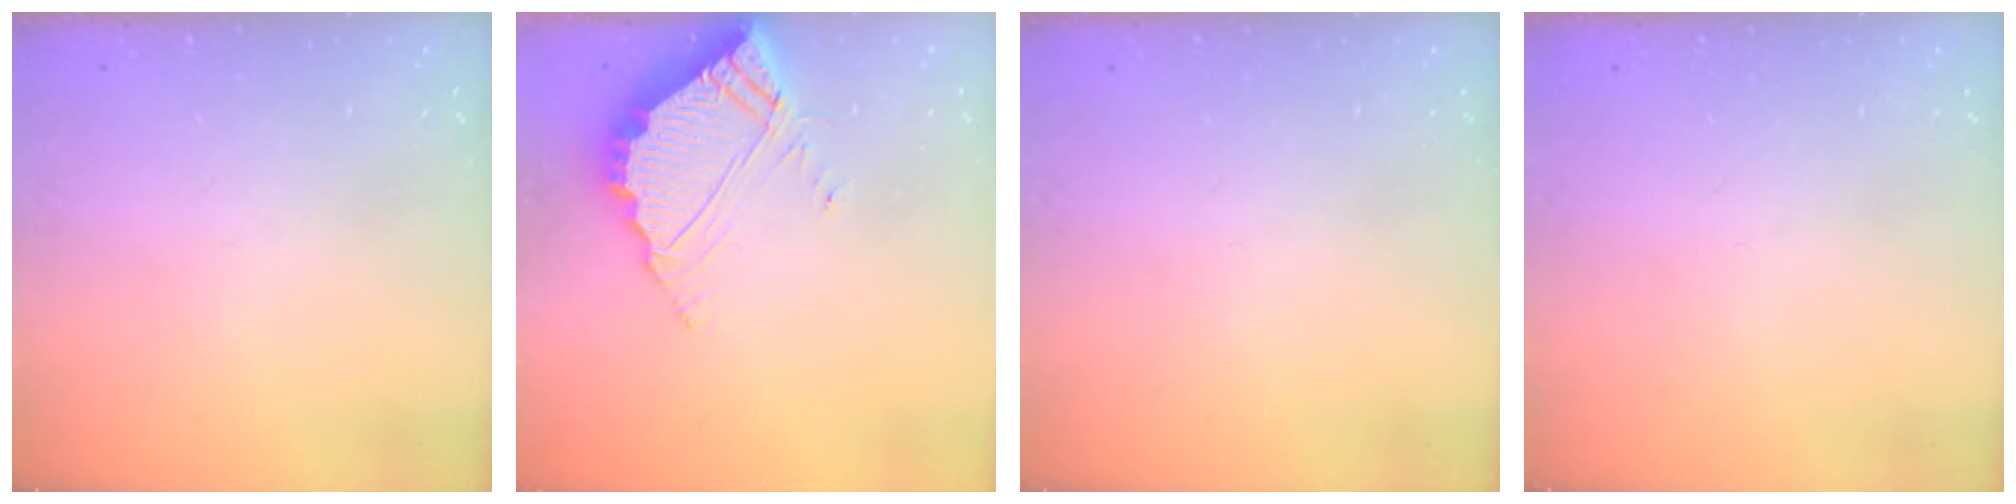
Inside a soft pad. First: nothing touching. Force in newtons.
{"total": 7.6, "press": 7.6, "slide": 0.3}
{"total": 0.0}
{"total": 0.0}